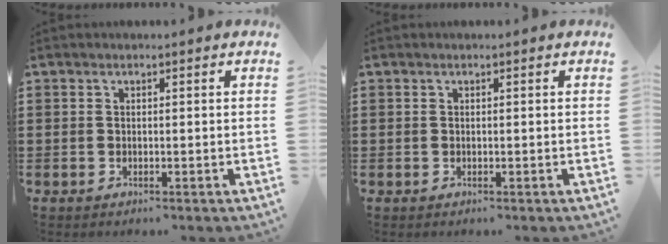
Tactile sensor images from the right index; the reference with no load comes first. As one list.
[{"total": 0.0}]